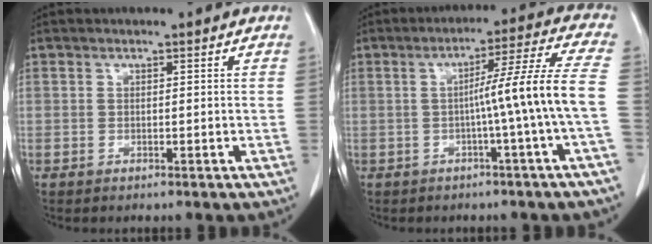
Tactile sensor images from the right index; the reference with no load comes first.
{"total": 10.1, "force": [-1.7, -2.6, 9.6], "torque": [-0.137, 0.015, -0.022]}